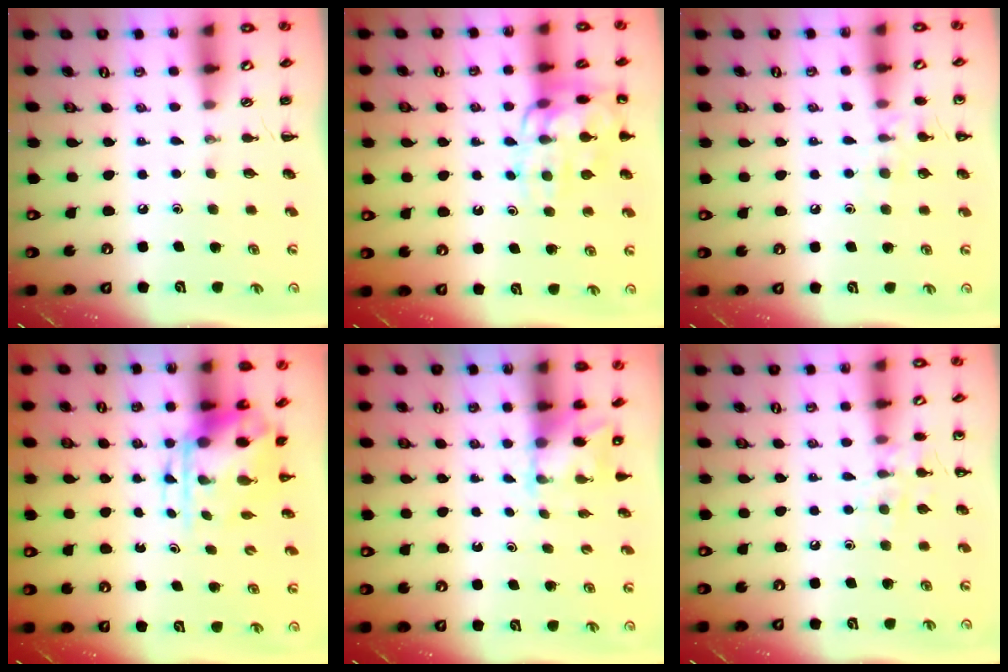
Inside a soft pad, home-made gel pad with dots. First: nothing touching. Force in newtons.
{"total": 13.5, "press": 13.5, "slide": 1.2}
{"total": 8.3, "press": 8.0, "slide": 1.9}
{"total": 5.7, "press": 5.5, "slide": 1.3}
{"total": 2.1, "press": 2.0, "slide": 0.7}
{"total": 8.3, "press": 8.1, "slide": 1.5}